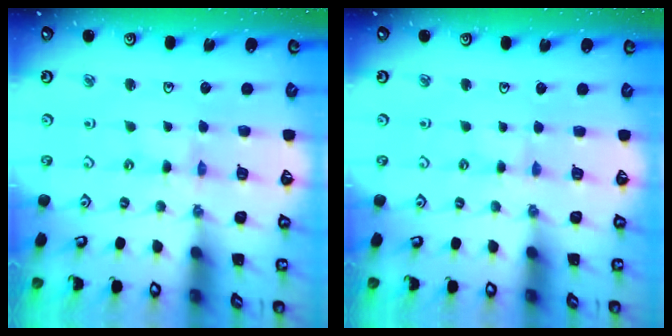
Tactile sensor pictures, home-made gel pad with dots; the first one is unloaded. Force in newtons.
{"total": 1.4, "press": 1.3, "slide": 0.4}